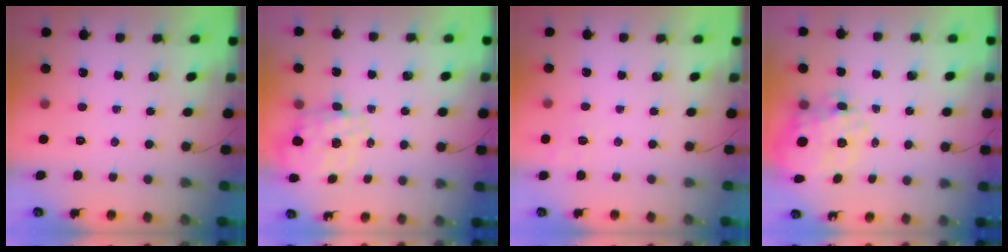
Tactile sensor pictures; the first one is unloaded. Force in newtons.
{"total": 2.0, "press": 1.7, "slide": 1.1}
{"total": 4.9, "press": 4.5, "slide": 2.0}
{"total": 13.3, "press": 13.0, "slide": 2.6}